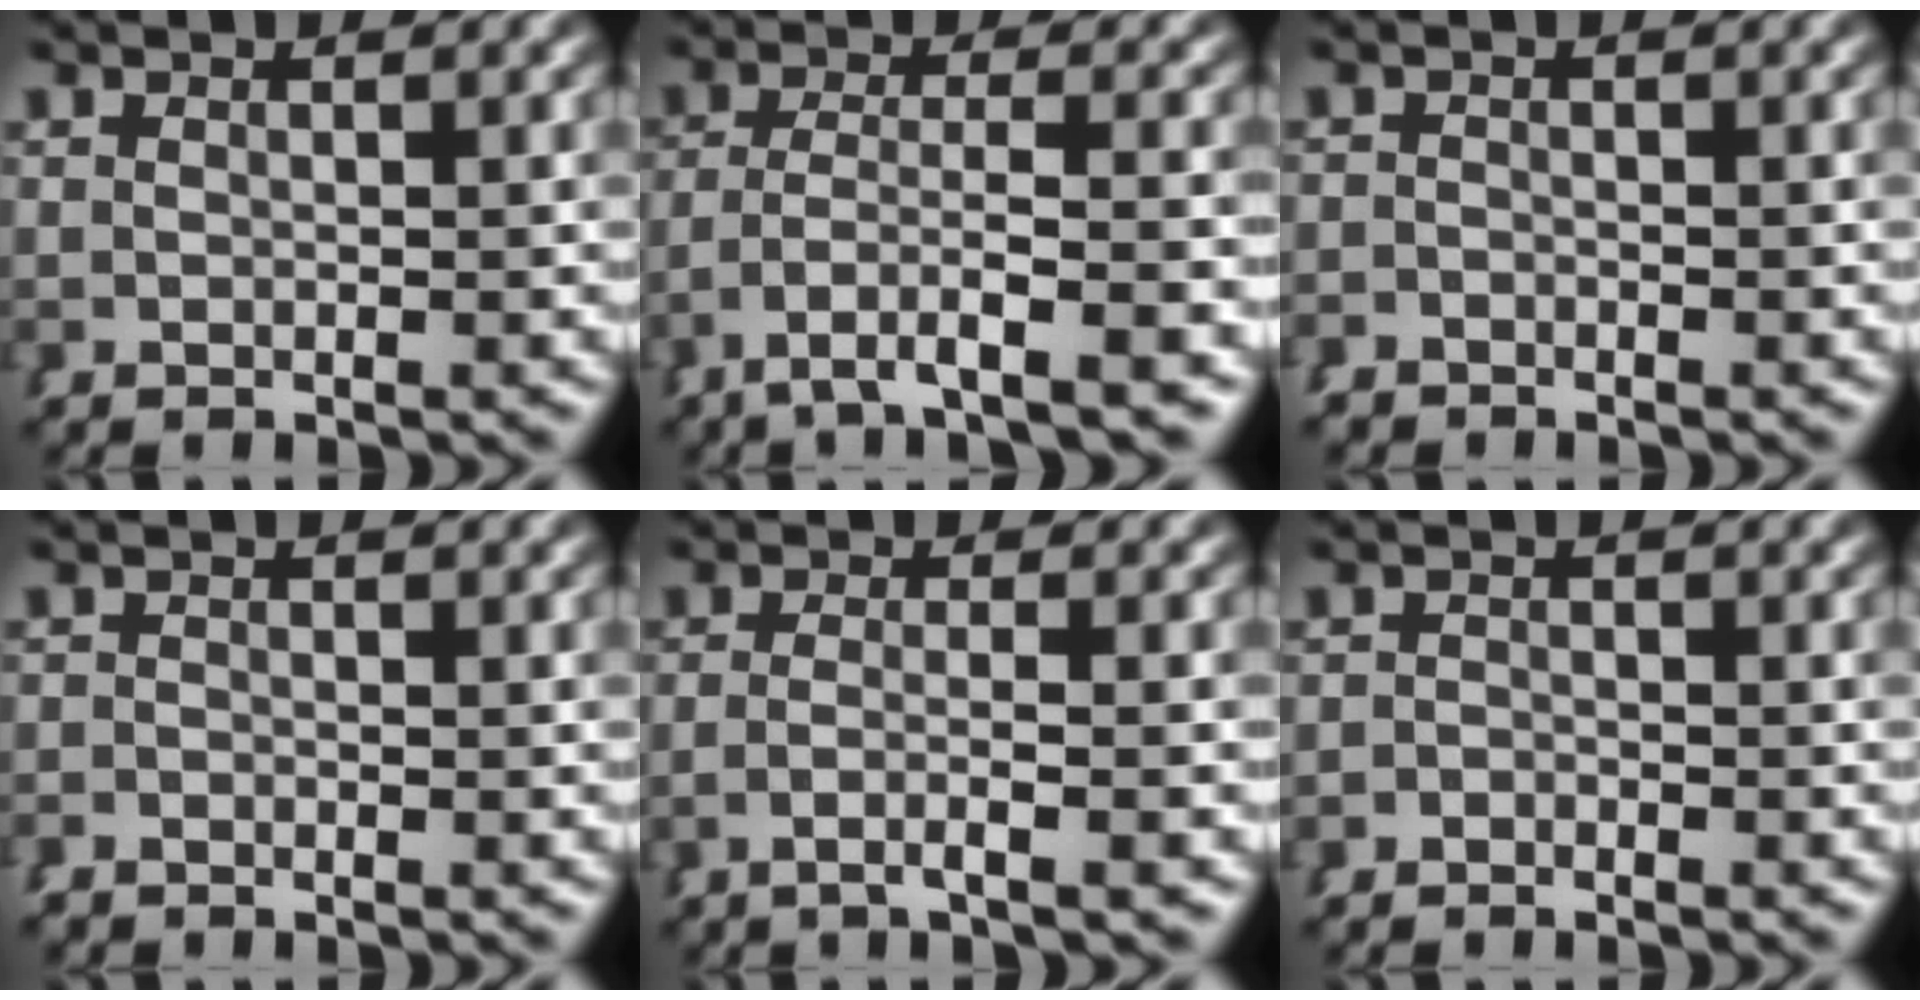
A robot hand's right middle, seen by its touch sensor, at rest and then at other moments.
{"total": 4.8, "force": [-3.1, 0.9, 3.6], "torque": [-0.085, -0.027, -0.035]}
{"total": 1.3, "force": [-1.2, -0.1, -0.5], "torque": [0.014, -0.009, -0.019]}
{"total": 1.1, "force": [-1.0, -0.4, -0.3], "torque": [0.012, -0.005, -0.018]}
{"total": 2.4, "force": [-1.4, -0.7, 1.9], "torque": [-0.048, -0.010, -0.018]}
{"total": 1.4, "force": [-1.2, -0.4, -0.6], "torque": [0.015, -0.008, -0.019]}